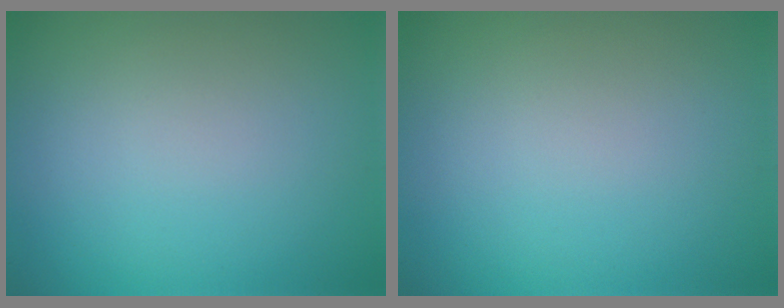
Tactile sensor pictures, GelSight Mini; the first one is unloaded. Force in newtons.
{"total": 0.0}